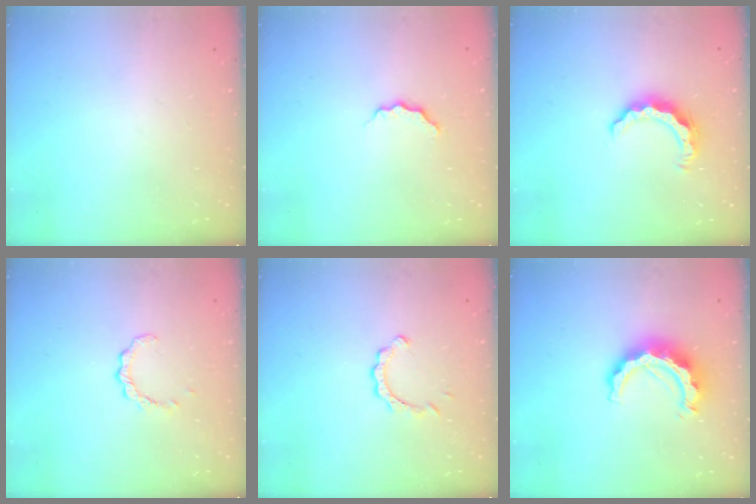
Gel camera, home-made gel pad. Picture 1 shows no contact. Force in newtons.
{"total": 3.5, "press": 3.5, "slide": 0.4}
{"total": 8.3, "press": 8.3, "slide": 0.3}
{"total": 2.9, "press": 2.9, "slide": 0.3}
{"total": 3.8, "press": 3.7, "slide": 0.2}
{"total": 11.2, "press": 11.1, "slide": 1.1}